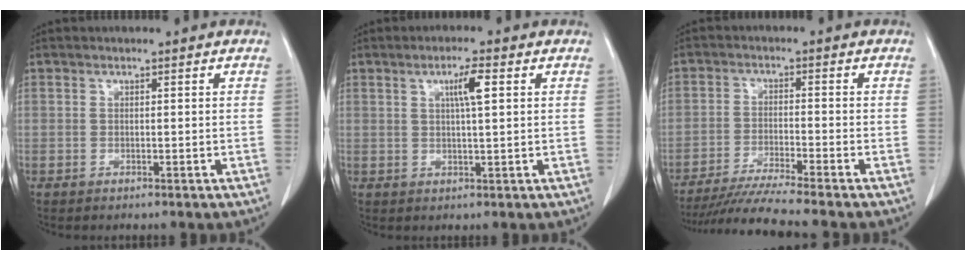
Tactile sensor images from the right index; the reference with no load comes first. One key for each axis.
{"total": 4.0, "fx": 1.3, "fy": 0.1, "fz": 3.7, "tx": -0.063, "ty": 0.001, "tz": 0.021}
{"total": 8.9, "fx": -7.8, "fy": -2.3, "fz": 3.5, "tx": -0.052, "ty": -0.028, "tz": -0.138}